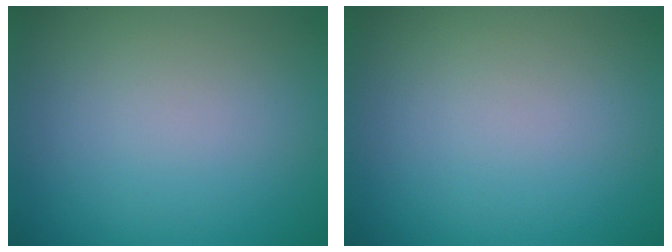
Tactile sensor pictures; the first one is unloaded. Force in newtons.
{"total": 0.0}